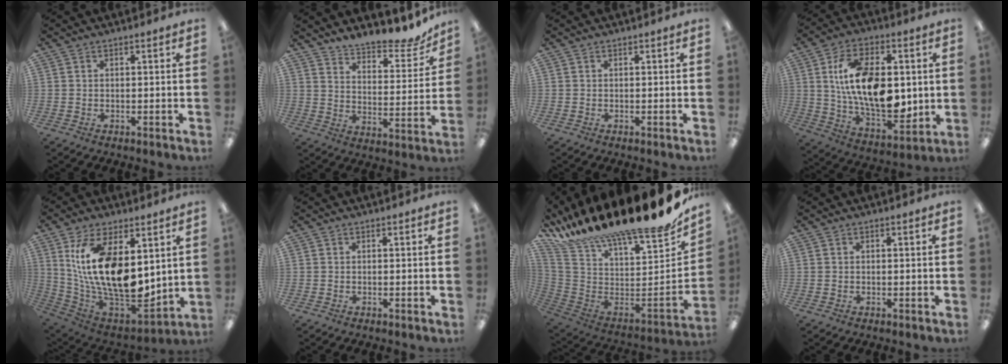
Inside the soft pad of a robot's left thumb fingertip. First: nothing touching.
{"total": 8.9, "force": [8.4, 2.2, 2.1], "torque": [-0.029, -0.078, 0.143]}
{"total": 0.0}
{"total": 19.0, "force": [2.5, 11.2, 15.1], "torque": [-0.277, 0.008, 0.047]}
{"total": 19.3, "force": [4.8, 10.2, 15.7], "torque": [-0.315, -0.044, 0.091]}
{"total": 0.0}
{"total": 21.2, "force": [14.7, 5.9, 14.1], "torque": [-0.195, -0.133, 0.251]}
{"total": 0.0}